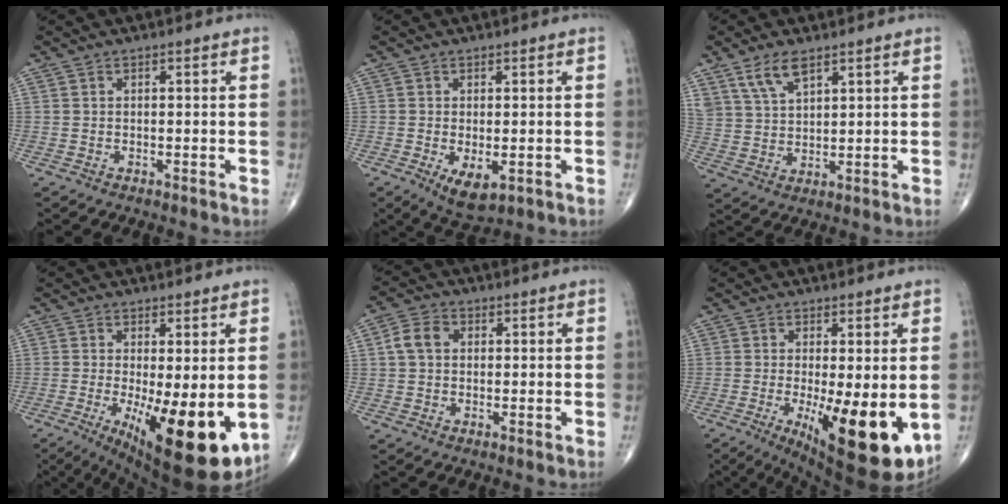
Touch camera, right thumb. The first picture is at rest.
{"total": 5.4, "force": [-1.6, 2.6, 4.5], "torque": [-0.075, -0.014, -0.016]}
{"total": 6.6, "force": [4.3, 2.9, 4.0], "torque": [-0.073, -0.017, 0.091]}
{"total": 16.3, "force": [-3.5, 5.4, 15.0], "torque": [-0.200, -0.032, -0.031]}
{"total": 4.8, "force": [0.8, 3.7, 3.0], "torque": [-0.054, 0.013, 0.009]}
{"total": 15.2, "force": [-3.2, 4.8, 14.0], "torque": [-0.190, -0.030, -0.031]}